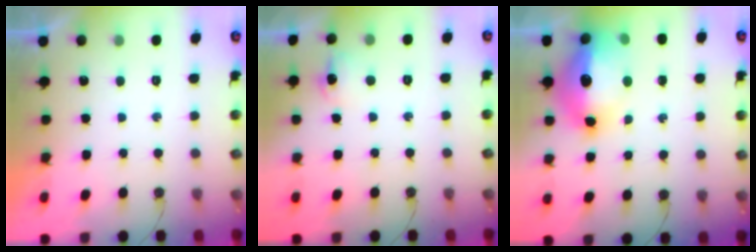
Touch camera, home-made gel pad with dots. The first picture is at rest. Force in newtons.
{"total": 7.8, "press": 7.7, "slide": 0.9}
{"total": 18.6, "press": 18.5, "slide": 2.3}